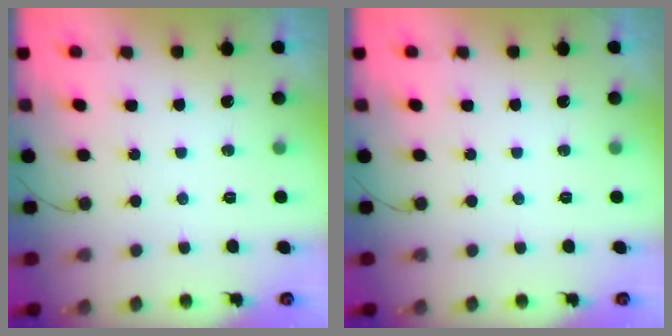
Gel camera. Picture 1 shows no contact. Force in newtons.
{"total": 0.0}